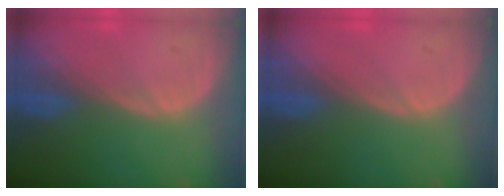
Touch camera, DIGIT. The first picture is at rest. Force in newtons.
{"total": 0.0}